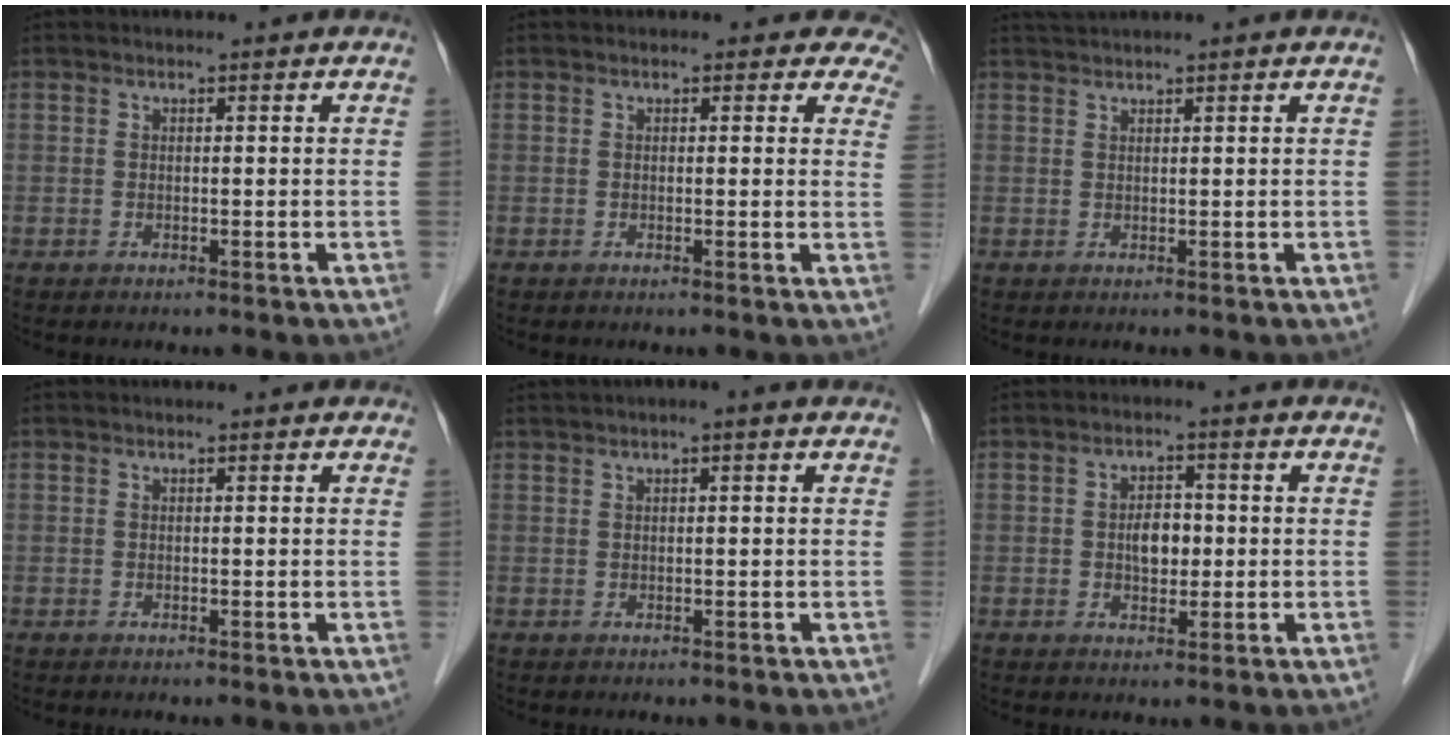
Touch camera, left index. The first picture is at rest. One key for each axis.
{"total": 4.3, "fx": 3.6, "fy": 2.0, "fz": 1.1, "tx": 0.019, "ty": -0.009, "tz": 0.011}
{"total": 1.5, "fx": 1.3, "fy": -0.5, "fz": 0.4, "tx": -0.010, "ty": 0.010, "tz": 0.032}
{"total": 0.7, "fx": 0.5, "fy": 0.3, "fz": 0.4, "tx": -0.008, "ty": 0.008, "tz": 0.001}
{"total": 2.7, "fx": 1.6, "fy": 0.2, "fz": 2.2, "tx": -0.041, "ty": 0.017, "tz": 0.022}
{"total": 3.9, "fx": -0.2, "fy": 2.4, "fz": 3.1, "tx": -0.053, "ty": 0.008, "tz": -0.001}